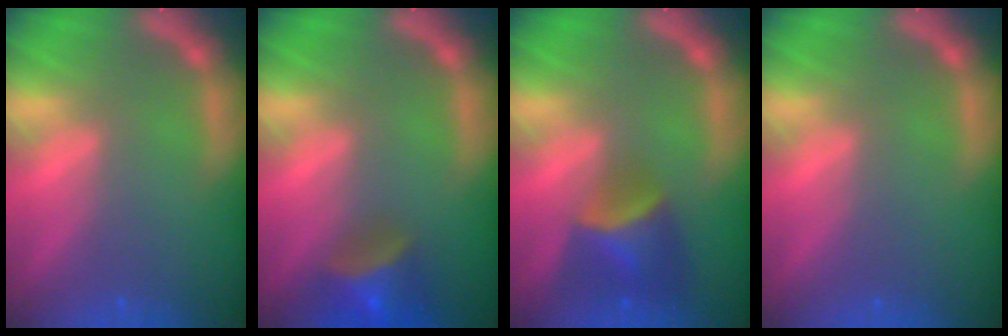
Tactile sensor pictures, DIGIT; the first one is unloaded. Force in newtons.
{"total": 5.0}
{"total": 5.0}
{"total": 0.0}